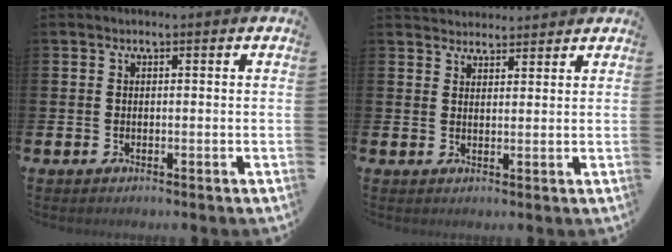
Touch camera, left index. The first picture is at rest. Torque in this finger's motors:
{"motor_torque": [-0.25, -0.48, 0.09, 0.01]}